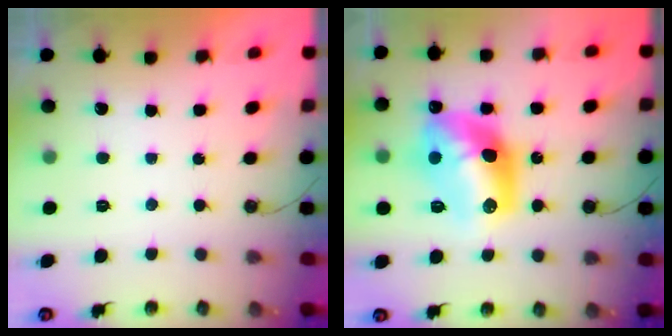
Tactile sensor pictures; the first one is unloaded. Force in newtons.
{"total": 15.9, "press": 15.9, "slide": 1.2}